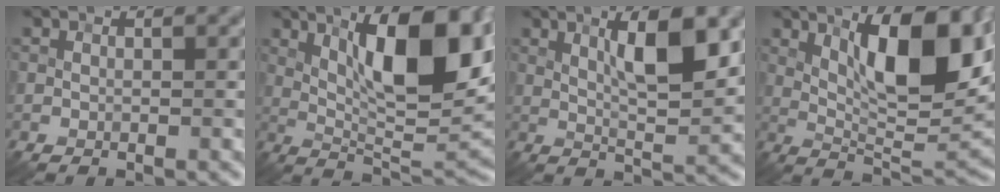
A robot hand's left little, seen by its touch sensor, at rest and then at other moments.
{"total": 12.2, "force": [4.3, 3.4, 10.9], "torque": [-0.163, 0.007, 0.074]}
{"total": 6.2, "force": [2.2, 1.3, 5.7], "torque": [-0.093, 0.000, 0.038]}
{"total": 11.0, "force": [3.8, 3.4, 9.7], "torque": [-0.149, 0.001, 0.065]}